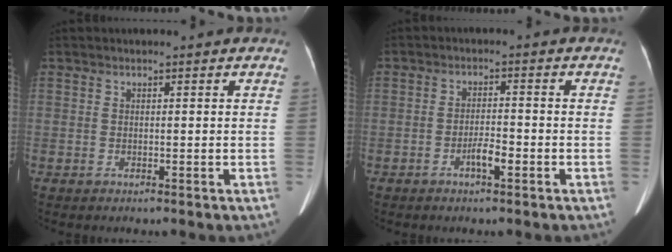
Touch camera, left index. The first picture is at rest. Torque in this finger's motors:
{"motor_torque": [0.04, 0.02, 0.01, 0.07]}